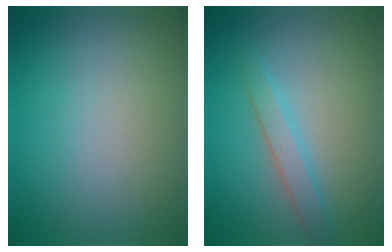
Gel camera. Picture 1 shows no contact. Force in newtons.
{"total": 2.0, "press": 2.0, "slide": 0.0}